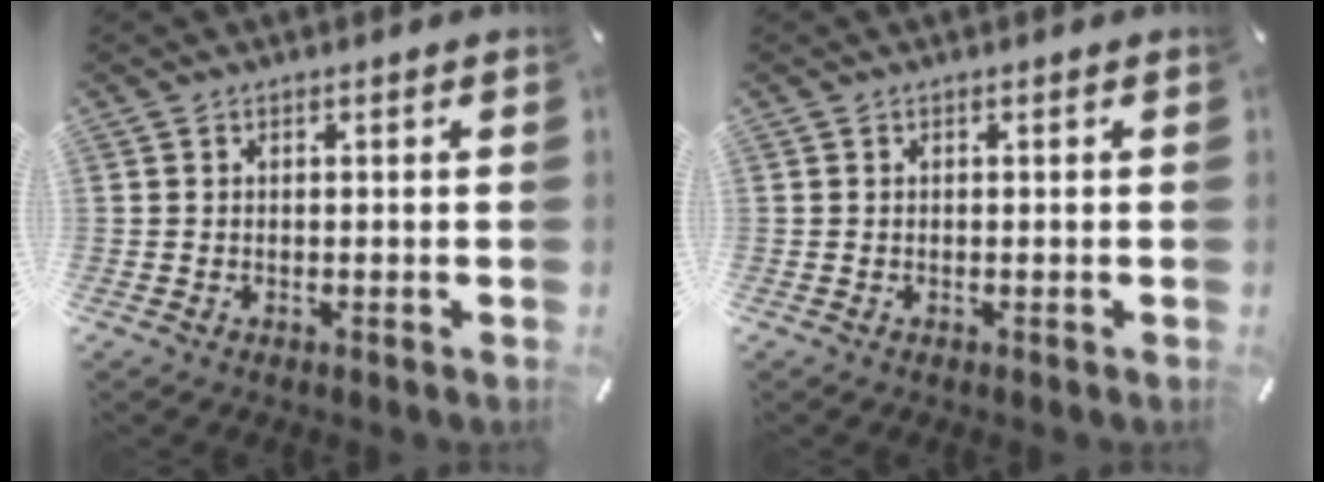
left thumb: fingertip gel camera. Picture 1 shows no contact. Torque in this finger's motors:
{"motor_torque": [0.00, 0.00, 0.03, -0.03, 0.00]}